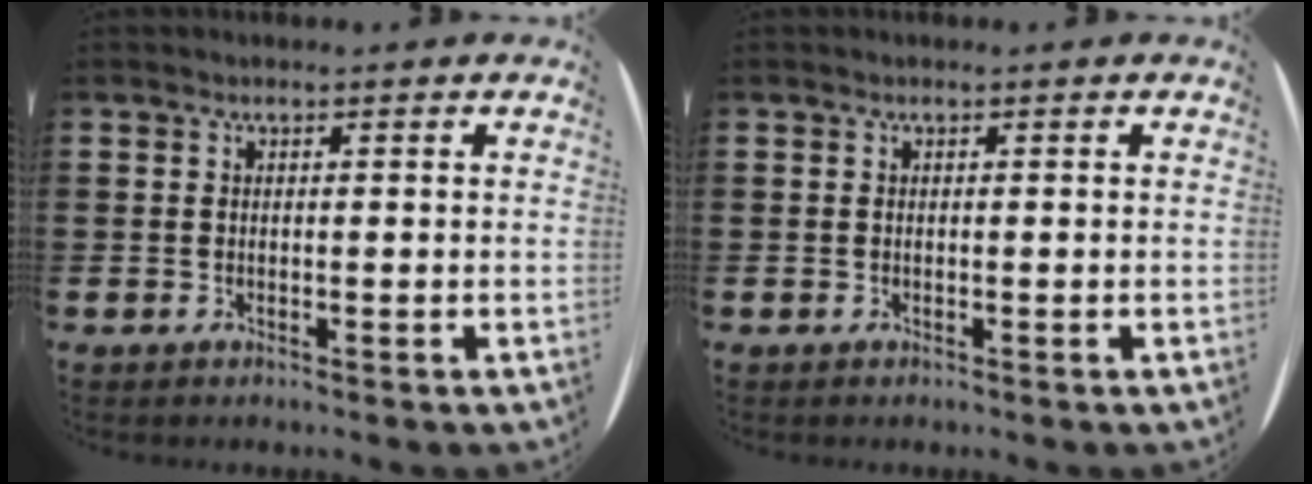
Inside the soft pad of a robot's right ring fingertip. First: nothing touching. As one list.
[{"total": 0.0}]